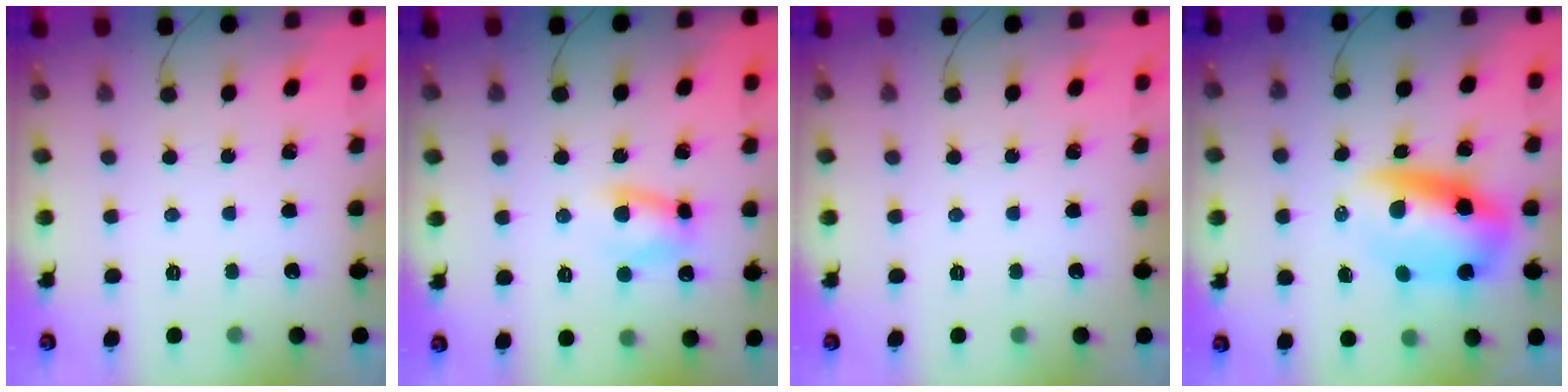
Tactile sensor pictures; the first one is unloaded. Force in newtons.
{"total": 6.3, "press": 6.3, "slide": 0.2}
{"total": 0.0}
{"total": 10.2, "press": 9.9, "slide": 2.2}